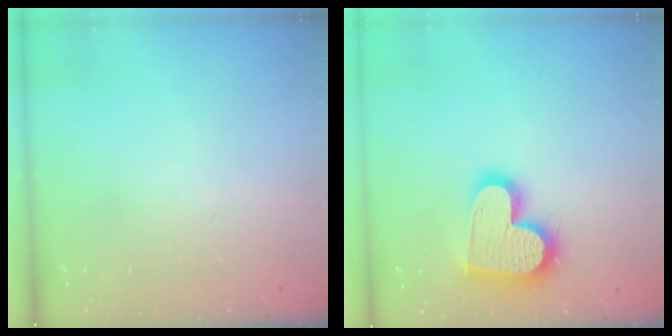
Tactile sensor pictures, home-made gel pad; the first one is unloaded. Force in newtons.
{"total": 16.7, "press": 16.7, "slide": 1.1}